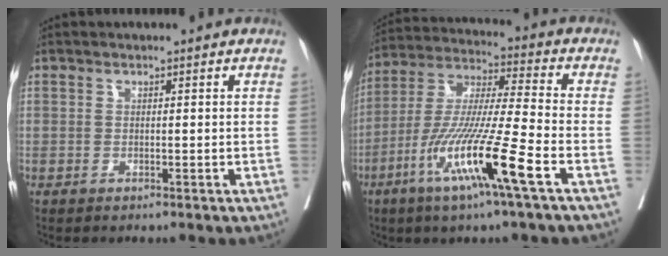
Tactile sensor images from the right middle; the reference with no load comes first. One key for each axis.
{"total": 15.5, "fx": -6.8, "fy": -0.8, "fz": 13.9, "tx": -0.284, "ty": -0.024, "tz": -0.131}